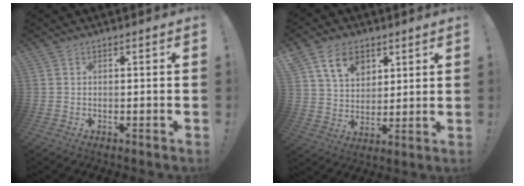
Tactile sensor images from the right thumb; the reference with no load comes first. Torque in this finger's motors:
{"motor_torque": [1.10, 1.28, 0.17, 0.03, 0.00]}